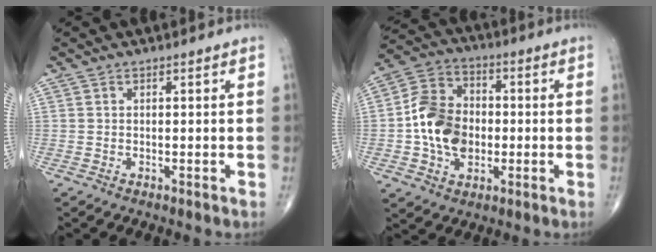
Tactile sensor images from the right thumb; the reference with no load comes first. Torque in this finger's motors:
{"motor_torque": [1.26, 1.21, 1.06, -0.21, 0.11]}